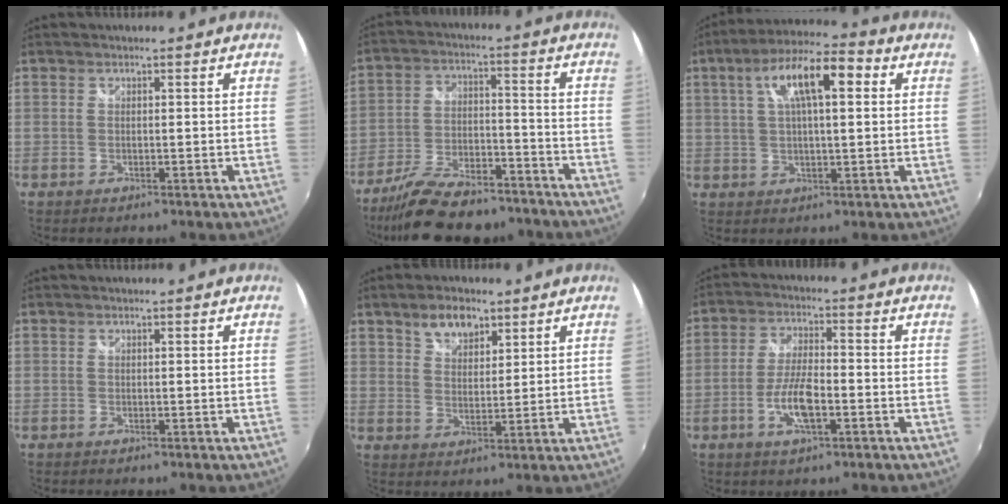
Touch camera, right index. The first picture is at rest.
{"total": 18.3, "force": [-14.9, 6.4, 8.5], "torque": [-0.171, -0.010, -0.229]}
{"total": 12.8, "force": [4.3, 4.2, 11.3], "torque": [-0.197, 0.031, 0.067]}
{"total": 0.0}
{"total": 6.5, "force": [4.3, 3.5, 3.4], "torque": [-0.053, 0.014, 0.077]}
{"total": 7.5, "force": [-2.9, 2.2, 6.6], "torque": [-0.135, 0.001, -0.055]}